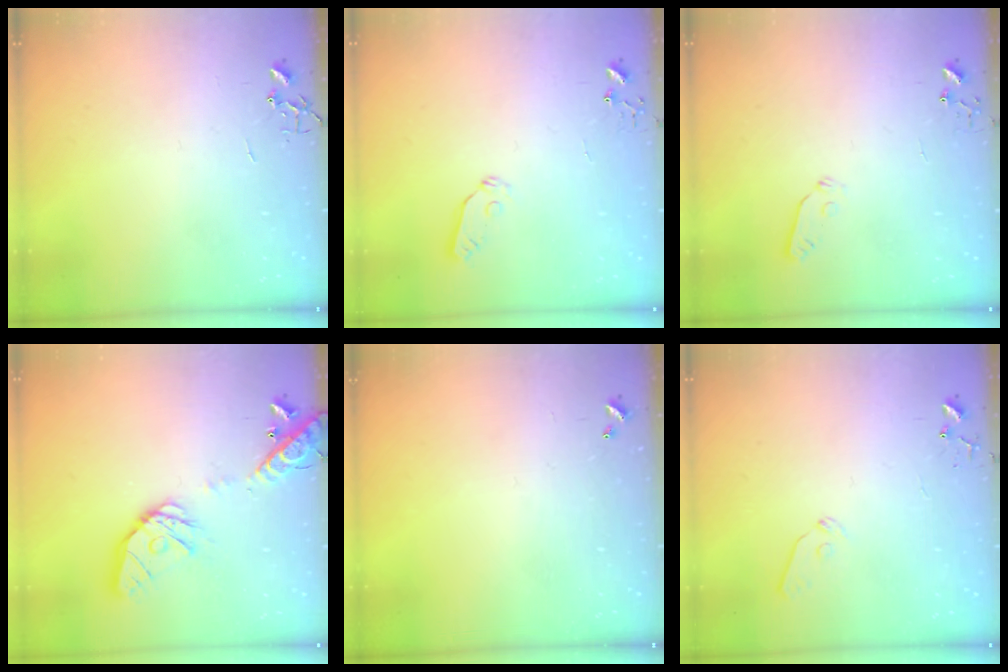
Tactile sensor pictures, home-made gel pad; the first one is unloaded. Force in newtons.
{"total": 5.0, "press": 4.9, "slide": 0.6}
{"total": 3.7, "press": 3.7, "slide": 0.4}
{"total": 16.7, "press": 16.5, "slide": 2.5}
{"total": 0.0}
{"total": 7.5, "press": 7.4, "slide": 0.9}